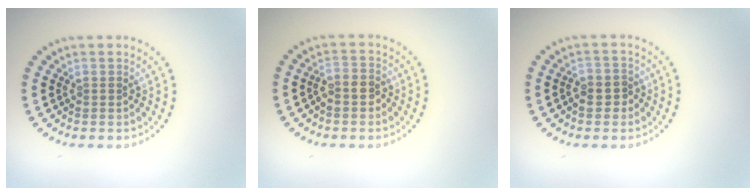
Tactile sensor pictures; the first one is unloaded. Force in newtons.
{"total": 2.1, "press": 1.9, "slide": 0.9}
{"total": 2.3, "press": 2.2, "slide": 0.7}